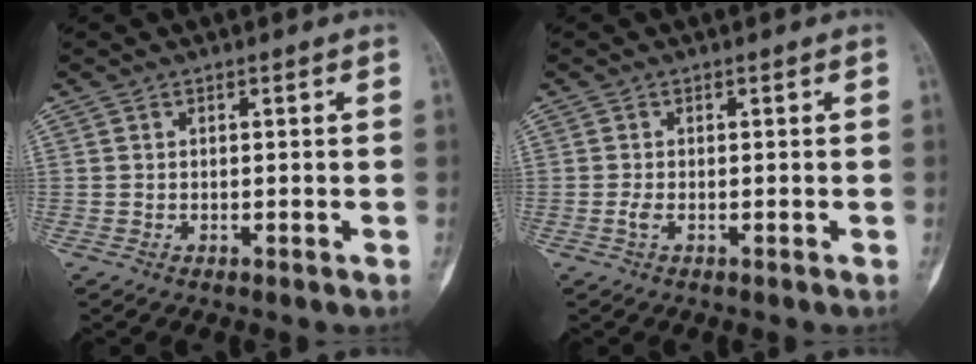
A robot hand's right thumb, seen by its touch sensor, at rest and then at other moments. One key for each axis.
{"total": 1.1, "fx": -0.4, "fy": 0.3, "fz": 0.9, "tx": -0.027, "ty": -0.003, "tz": -0.010}